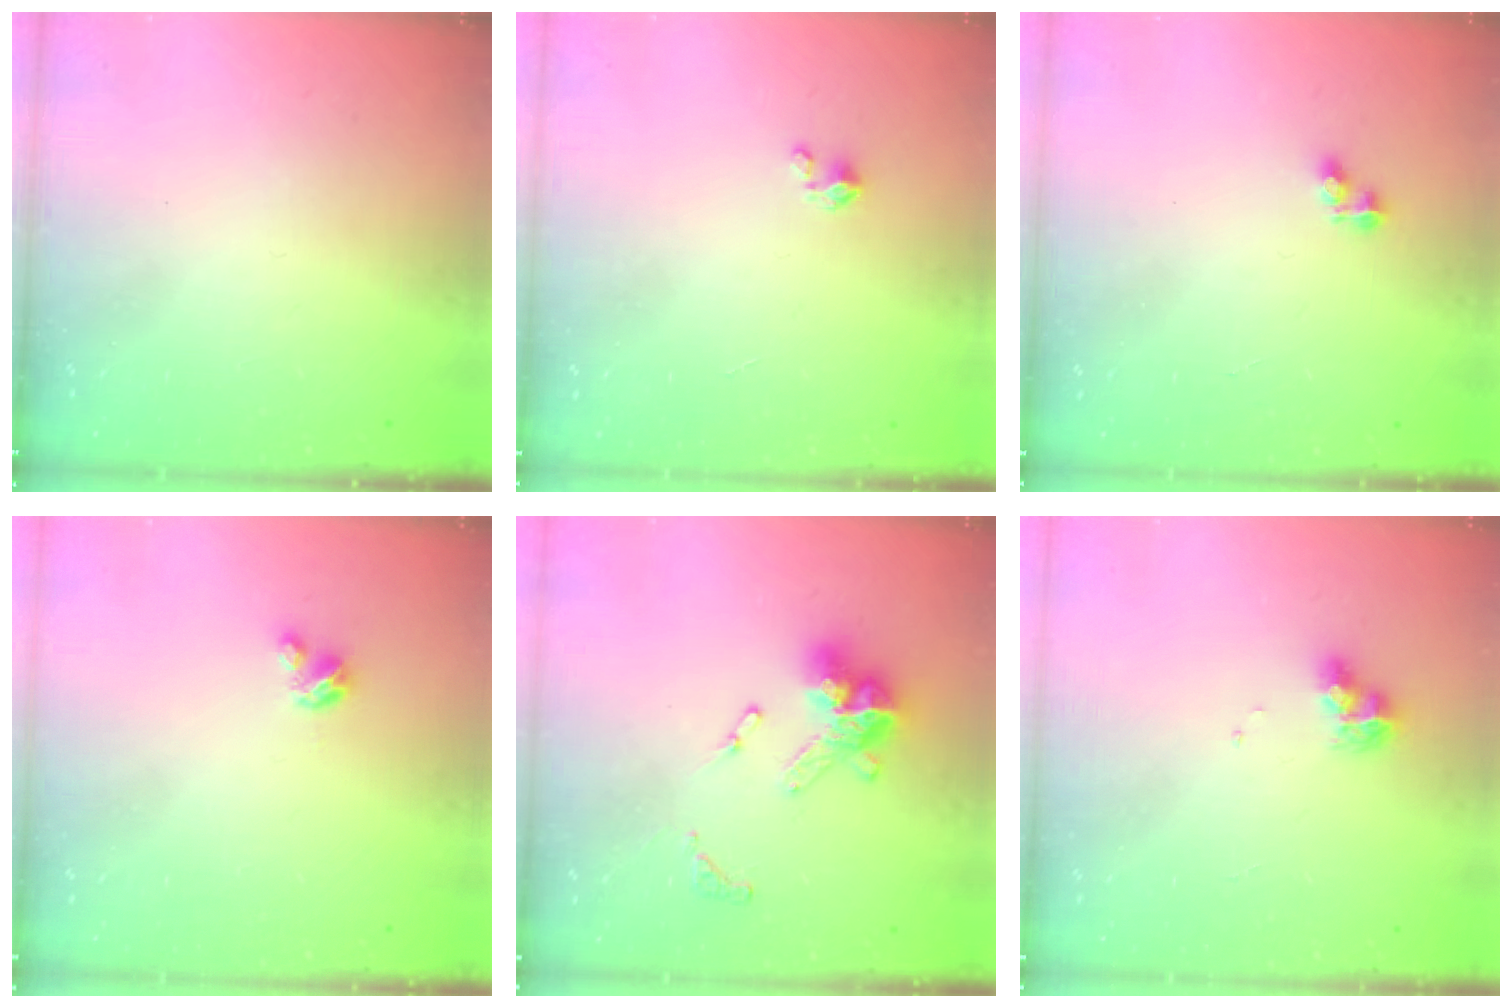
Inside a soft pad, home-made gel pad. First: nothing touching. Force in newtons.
{"total": 0.0}
{"total": 2.1, "press": 2.1, "slide": 0.3}
{"total": 2.9, "press": 2.9, "slide": 0.3}
{"total": 13.1, "press": 13.0, "slide": 1.4}
{"total": 8.8, "press": 8.7, "slide": 0.9}